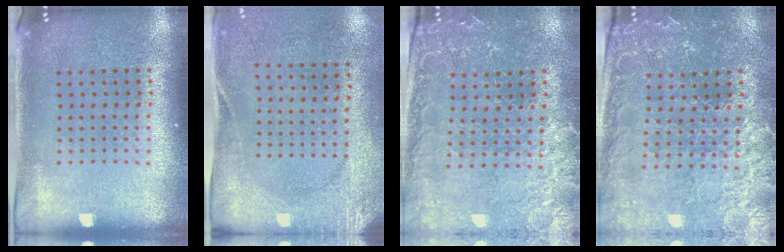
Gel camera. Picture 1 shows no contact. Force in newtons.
{"total": 2.7, "press": 2.1, "slide": 1.7}
{"total": 0.7, "press": 0.6, "slide": 0.4}
{"total": 1.7, "press": 1.7, "slide": 0.3}